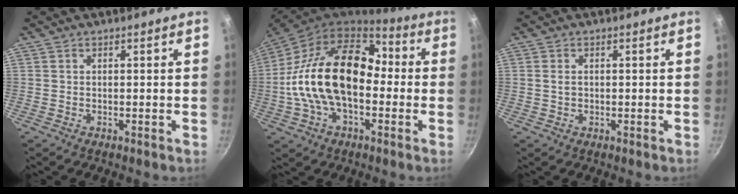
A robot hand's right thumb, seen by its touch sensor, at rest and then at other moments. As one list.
[{"total": 22.7, "force": [-1.1, 14.3, 17.6], "torque": [-0.289, 0.045, -0.033]}, {"total": 1.3, "force": [0.0, 1.0, 0.8], "torque": [-0.014, 0.004, 0.000]}]